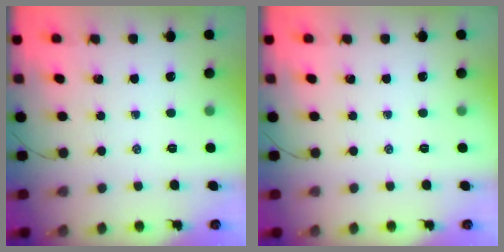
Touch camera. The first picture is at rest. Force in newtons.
{"total": 0.0}